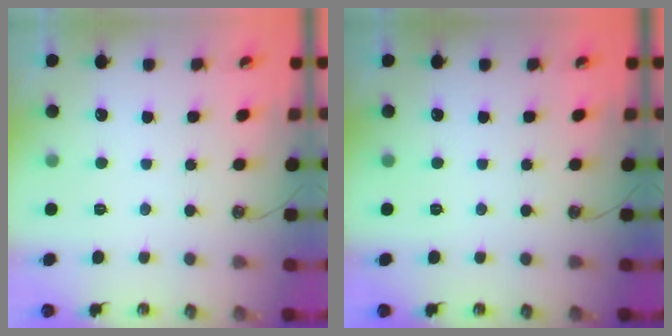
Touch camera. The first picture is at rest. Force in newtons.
{"total": 0.0}